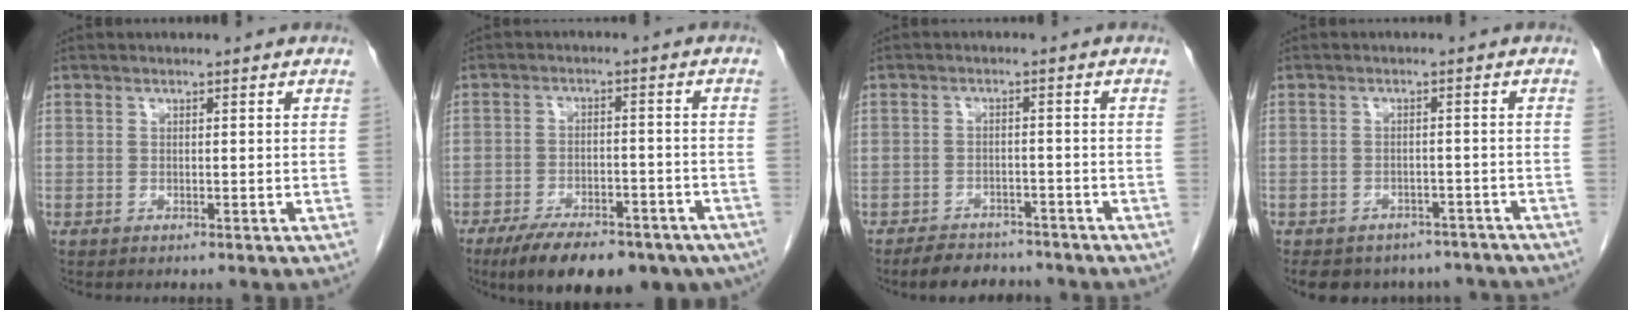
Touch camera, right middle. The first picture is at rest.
{"total": 17.1, "force": [-12.2, 6.8, 9.9], "torque": [-0.135, -0.003, -0.170]}
{"total": 6.0, "force": [-5.3, 2.5, 1.4], "torque": [-0.019, -0.001, -0.079]}
{"total": 12.3, "force": [-10.4, 6.1, 2.9], "torque": [-0.047, 0.006, -0.111]}